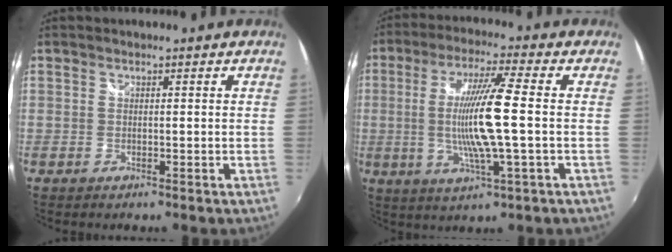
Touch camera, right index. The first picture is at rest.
{"total": 12.2, "force": [-0.7, -0.3, 12.2], "torque": [-0.226, -0.010, -0.011]}